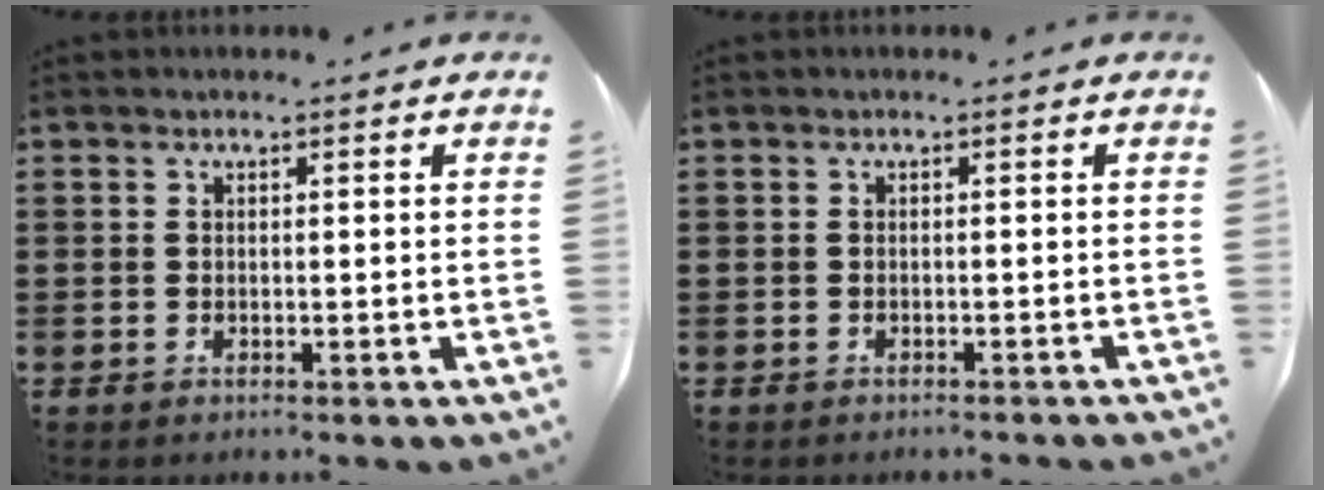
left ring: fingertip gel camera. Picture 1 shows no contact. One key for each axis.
{"total": 0.6, "fx": -0.6, "fy": -0.1, "fz": 0.2, "tx": -0.005, "ty": -0.002, "tz": -0.011}